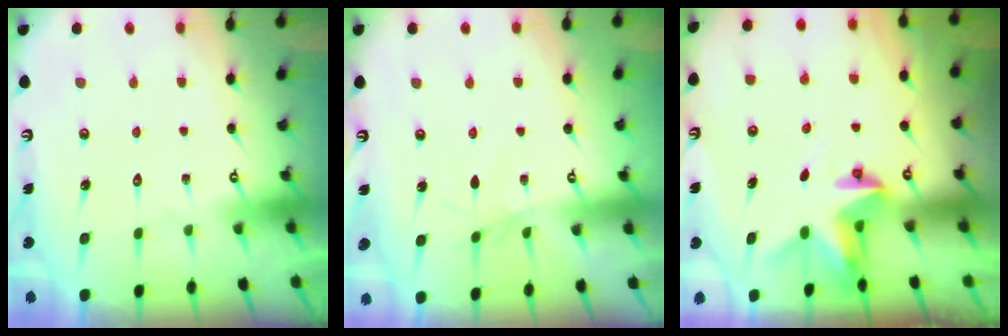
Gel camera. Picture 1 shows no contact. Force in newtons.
{"total": 1.7, "press": 1.7, "slide": 0.4}
{"total": 3.0, "press": 3.0, "slide": 0.0}